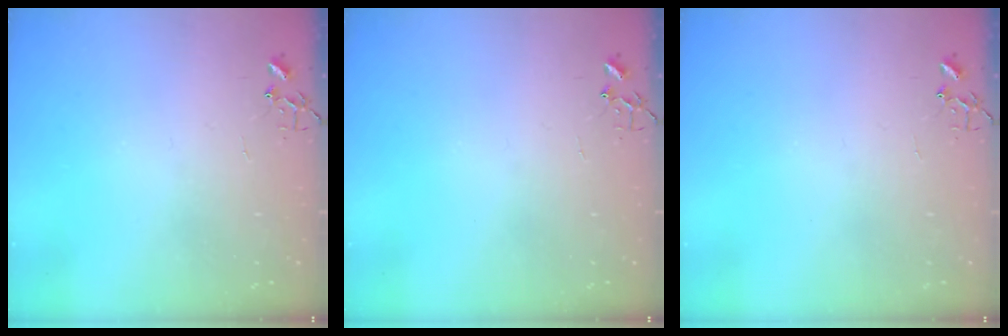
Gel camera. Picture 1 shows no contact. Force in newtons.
{"total": 0.0}
{"total": 0.0}